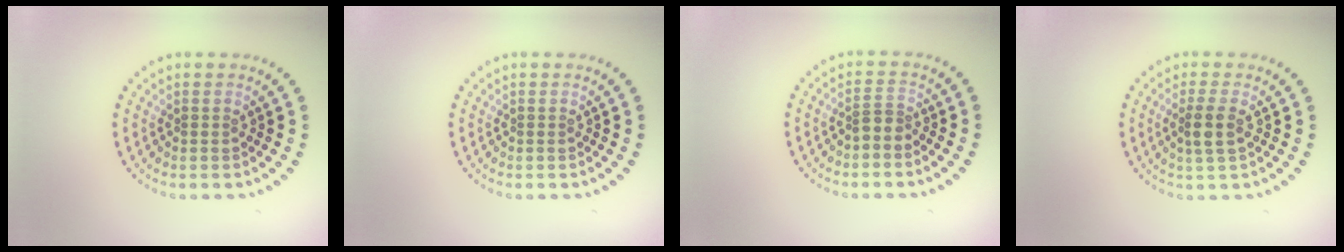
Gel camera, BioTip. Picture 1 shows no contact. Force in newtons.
{"total": 0.0}
{"total": 1.2, "press": 0.9, "slide": 0.9}
{"total": 2.2, "press": 2.0, "slide": 1.0}